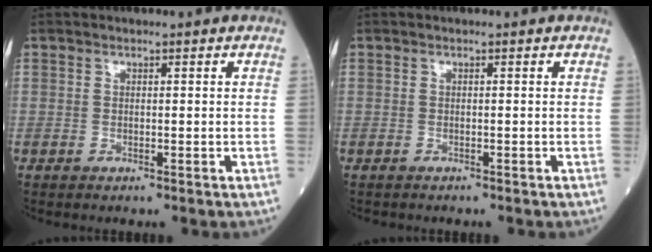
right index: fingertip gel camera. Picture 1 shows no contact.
{"total": 0.5, "force": [-0.5, 0.1, 0.1], "torque": [-0.005, 0.001, -0.009]}